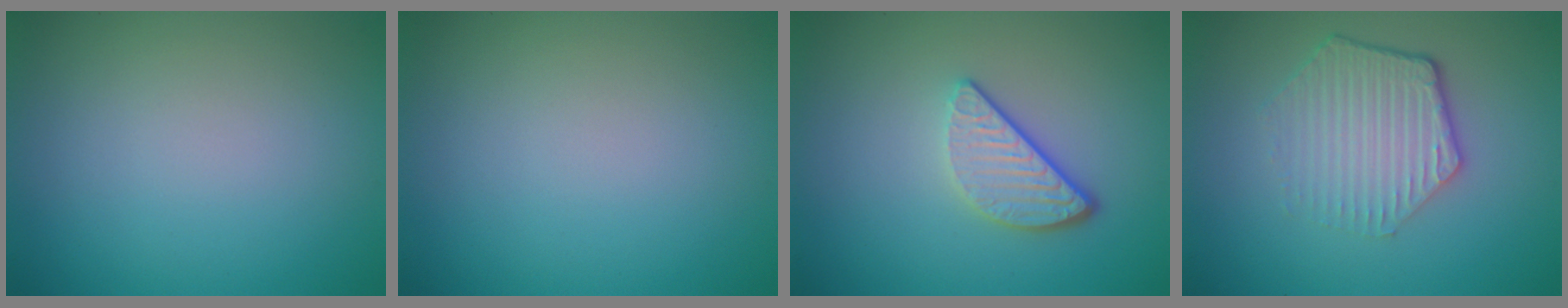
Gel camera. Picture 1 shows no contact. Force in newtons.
{"total": 0.0}
{"total": 3.3, "press": 2.6, "slide": 2.0}
{"total": 4.3, "press": 3.2, "slide": 2.8}